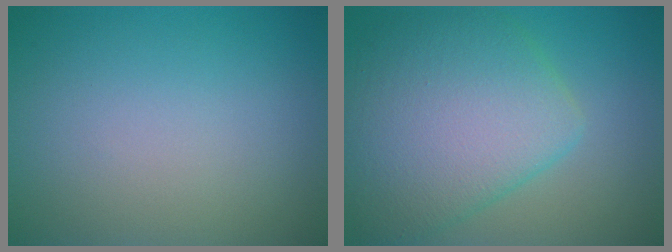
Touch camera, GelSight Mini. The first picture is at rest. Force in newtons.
{"total": 8.3, "press": 8.3, "slide": 0.2}